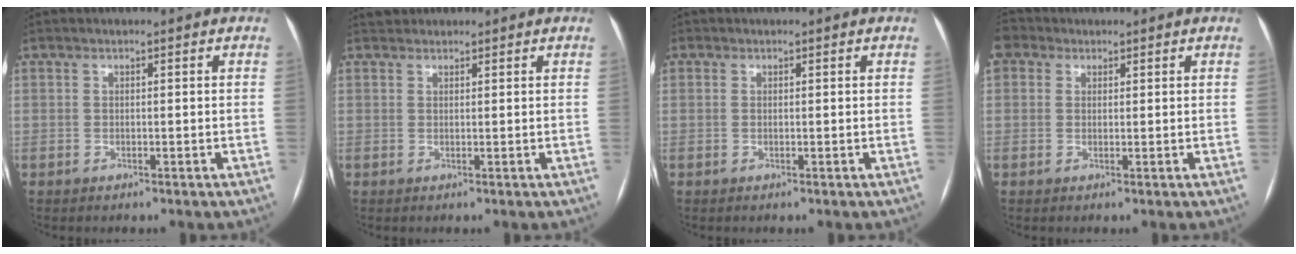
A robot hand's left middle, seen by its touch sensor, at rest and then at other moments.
{"total": 1.6, "force": [1.5, 0.7, -0.1], "torque": [0.000, 0.019, 0.025]}
{"total": 0.0}
{"total": 3.5, "force": [1.7, 2.8, 1.1], "torque": [-0.025, 0.023, 0.032]}